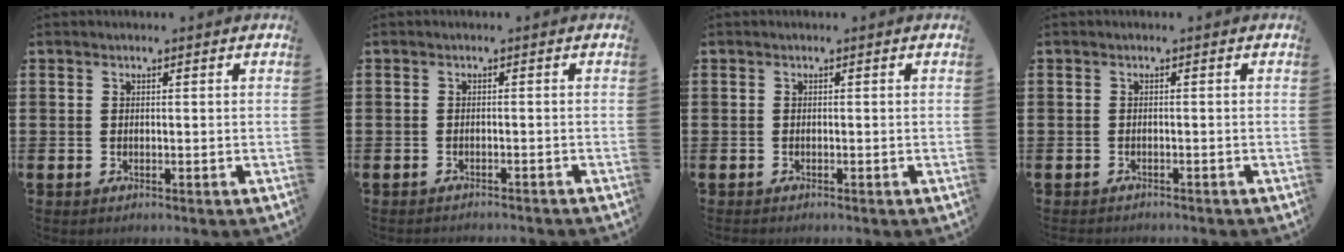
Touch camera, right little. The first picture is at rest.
{"total": 0.9, "force": [-0.9, -0.1, 0.0], "torque": [0.000, 0.000, -0.019]}
{"total": 0.0}
{"total": 0.6, "force": [-0.6, 0.0, 0.0], "torque": [-0.002, -0.002, -0.011]}